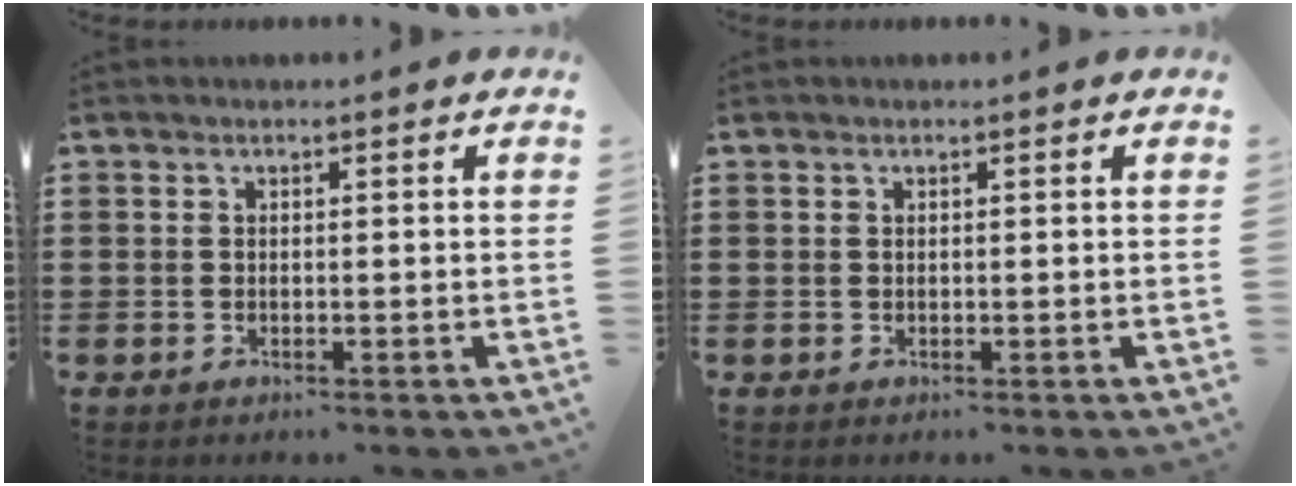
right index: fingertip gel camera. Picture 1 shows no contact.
{"total": 0.0}